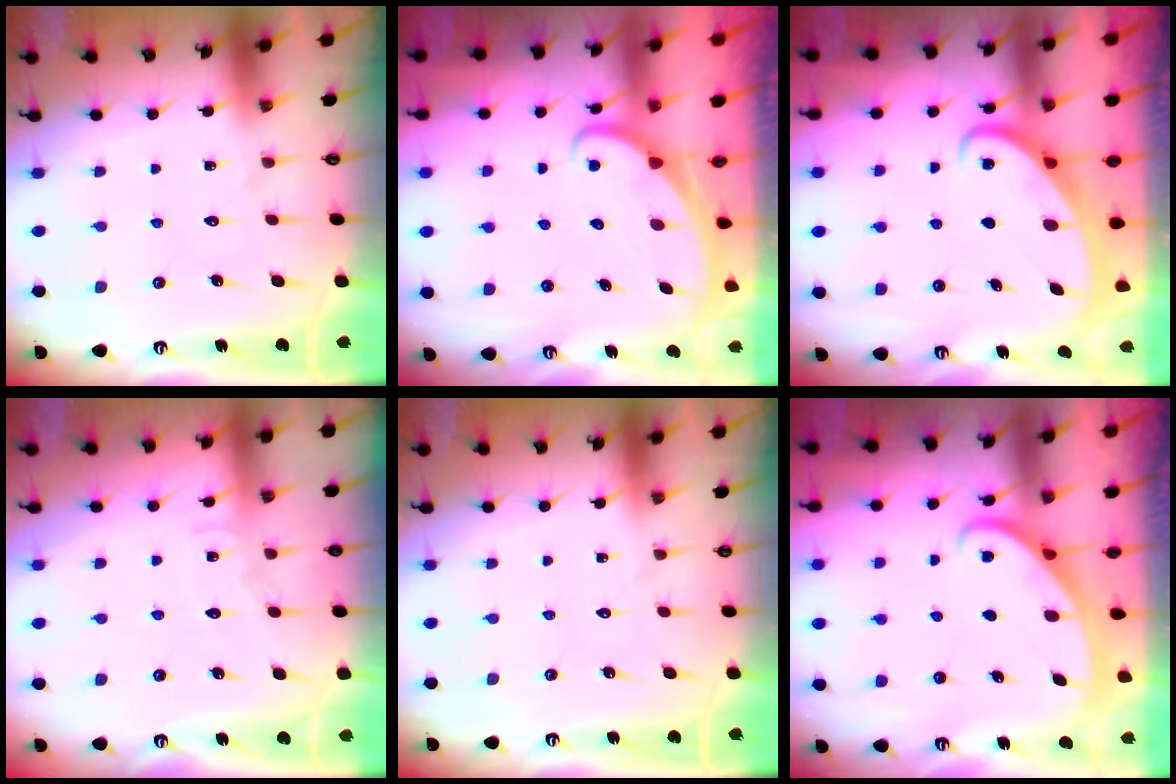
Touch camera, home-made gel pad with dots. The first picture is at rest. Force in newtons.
{"total": 2.1, "press": 2.1, "slide": 0.2}
{"total": 2.6, "press": 2.6, "slide": 0.4}
{"total": 5.5, "press": 5.5, "slide": 0.5}
{"total": 0.0}
{"total": 3.0, "press": 3.0, "slide": 0.1}